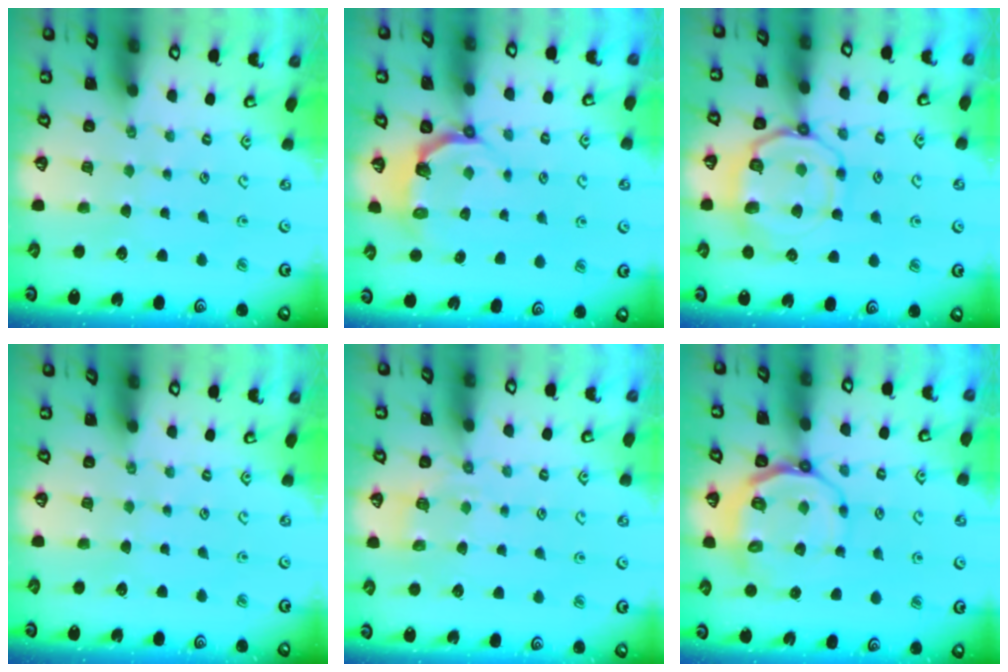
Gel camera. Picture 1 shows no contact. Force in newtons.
{"total": 4.8, "press": 3.2, "slide": 3.6}
{"total": 11.7, "press": 11.7, "slide": 1.1}
{"total": 0.0}
{"total": 5.1, "press": 4.8, "slide": 1.5}
{"total": 9.1, "press": 8.6, "slide": 3.0}